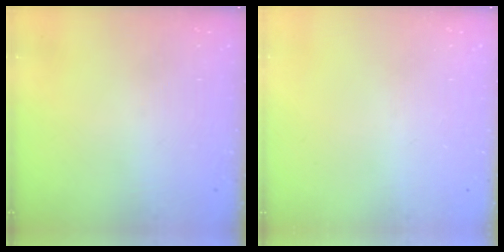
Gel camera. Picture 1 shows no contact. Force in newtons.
{"total": 0.0}